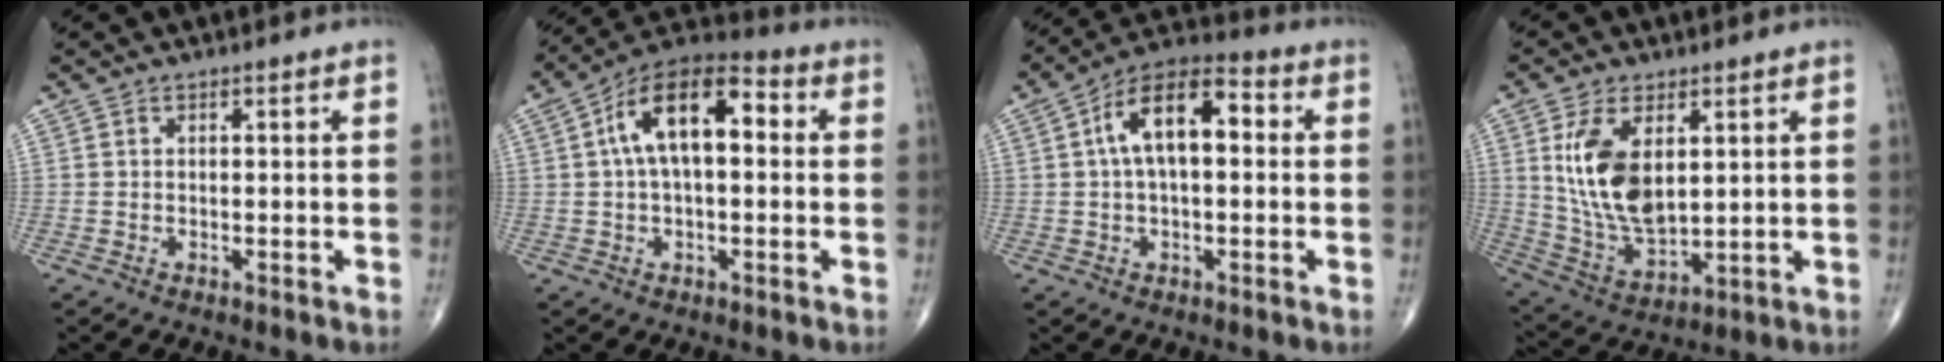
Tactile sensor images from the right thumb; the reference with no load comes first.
{"total": 14.6, "force": [2.4, 7.4, 12.4], "torque": [-0.203, 0.038, 0.030]}
{"total": 13.0, "force": [2.0, 6.5, 11.0], "torque": [-0.183, 0.035, 0.022]}
{"total": 14.0, "force": [3.6, 7.5, 11.2], "torque": [-0.208, -0.021, 0.084]}